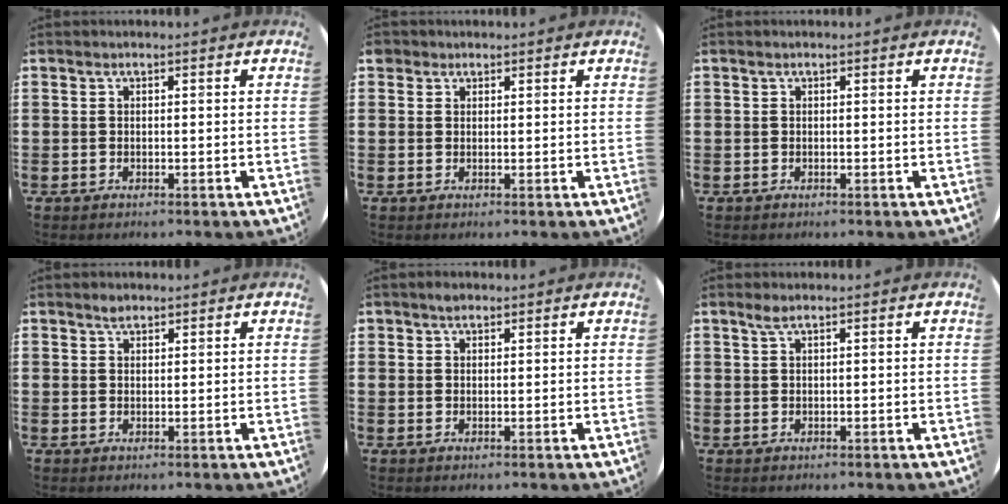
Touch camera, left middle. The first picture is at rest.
{"total": 1.1, "force": [0.9, 0.6, 0.1], "torque": [-0.004, 0.003, 0.018]}
{"total": 0.0}
{"total": 1.2, "force": [1.1, 0.4, 0.3], "torque": [0.000, -0.001, 0.019]}
{"total": 1.3, "force": [1.1, 0.6, 0.3], "torque": [0.001, 0.001, 0.018]}
{"total": 1.3, "force": [0.8, 0.1, 1.0], "torque": [-0.021, 0.002, 0.014]}